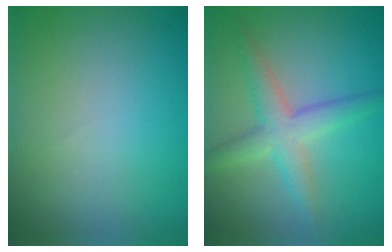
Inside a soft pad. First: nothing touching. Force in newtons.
{"total": 3.8, "press": 3.8, "slide": 0.1}